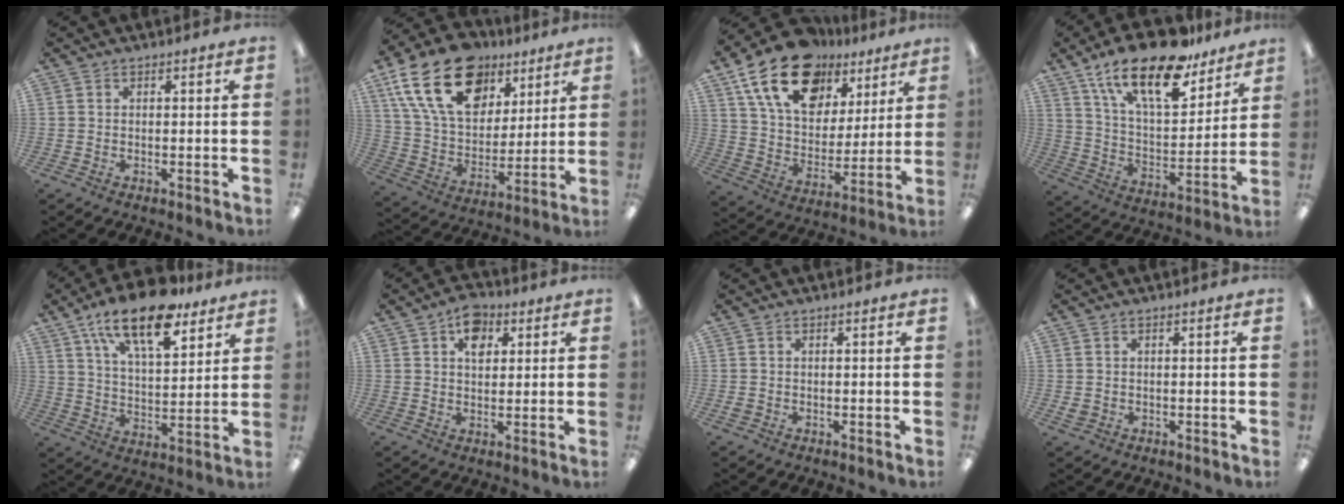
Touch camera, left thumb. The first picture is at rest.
{"total": 23.2, "force": [12.1, 14.5, 13.5], "torque": [-0.249, -0.050, 0.217]}
{"total": 20.7, "force": [12.3, 12.6, 10.8], "torque": [-0.194, -0.053, 0.225]}
{"total": 21.2, "force": [15.0, 8.1, 12.5], "torque": [-0.211, -0.088, 0.259]}
{"total": 18.2, "force": [12.5, 7.5, 10.9], "torque": [-0.181, -0.059, 0.211]}
{"total": 7.2, "force": [3.3, 4.8, 4.2], "torque": [-0.044, -0.006, 0.053]}
{"total": 1.0, "force": [-0.2, 0.9, 0.4], "torque": [-0.007, 0.005, -0.005]}
{"total": 1.5, "force": [-0.1, 1.4, 0.6], "torque": [-0.012, 0.003, -0.003]}